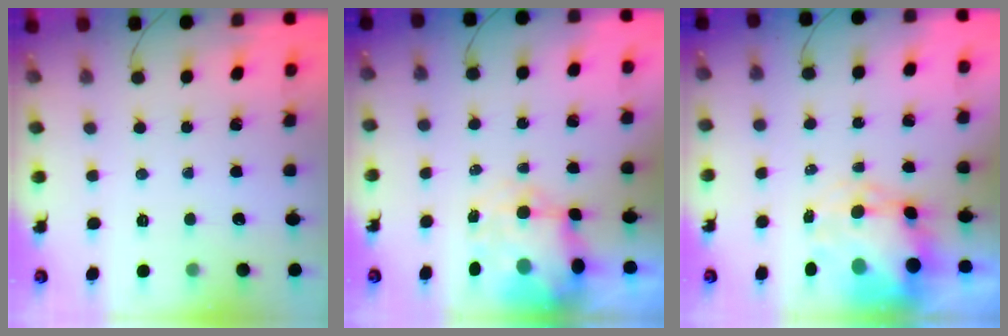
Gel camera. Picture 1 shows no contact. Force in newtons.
{"total": 8.3, "press": 8.0, "slide": 2.1}
{"total": 7.2, "press": 6.9, "slide": 2.2}